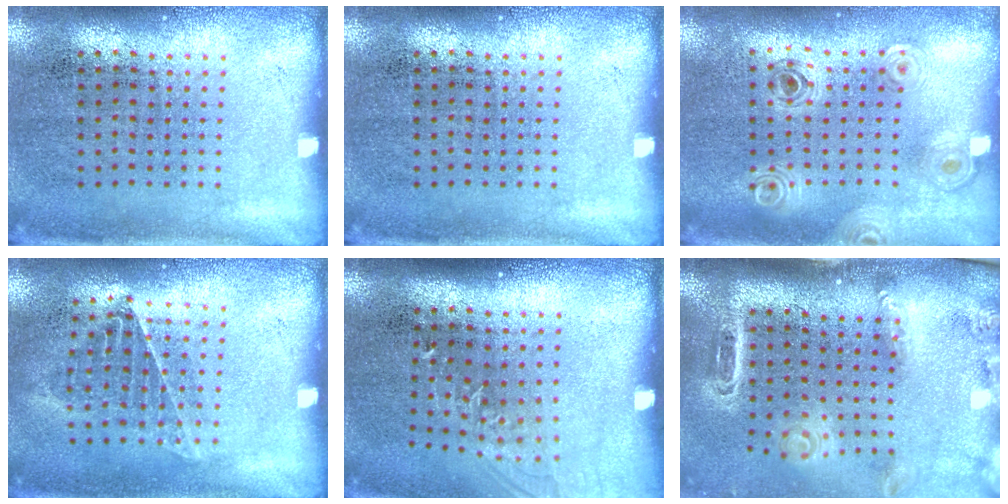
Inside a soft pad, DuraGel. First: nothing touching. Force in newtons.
{"total": 0.0}
{"total": 0.7, "press": 0.7, "slide": 0.2}
{"total": 1.0, "press": 0.9, "slide": 0.3}
{"total": 1.2, "press": 1.0, "slide": 0.7}
{"total": 2.9, "press": 2.1, "slide": 2.0}